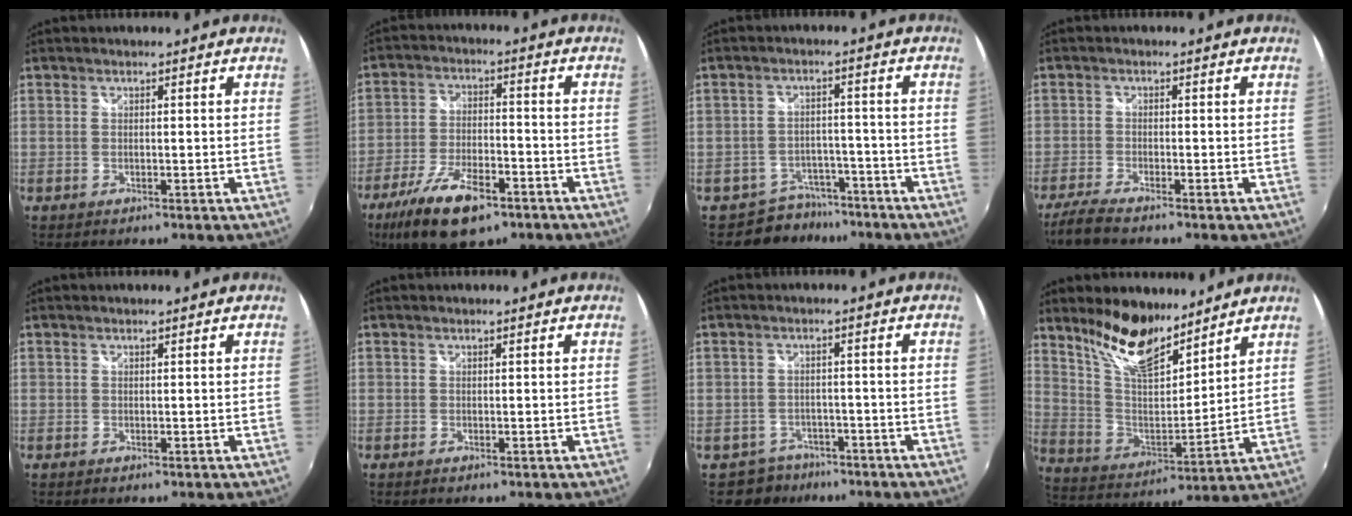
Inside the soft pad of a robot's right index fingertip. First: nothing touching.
{"total": 14.3, "force": [-8.9, 5.9, 9.5], "torque": [-0.207, -0.027, -0.159]}
{"total": 6.9, "force": [-5.5, 4.1, -0.1], "torque": [-0.007, 0.020, -0.081]}
{"total": 4.7, "force": [-4.0, 0.6, 2.3], "torque": [-0.072, -0.015, -0.079]}
{"total": 0.0}
{"total": 0.0}
{"total": 5.1, "force": [-3.6, 3.6, -0.2], "torque": [-0.008, 0.016, -0.059]}
{"total": 14.7, "force": [11.2, 5.1, 7.9], "torque": [-0.151, -0.005, 0.215]}